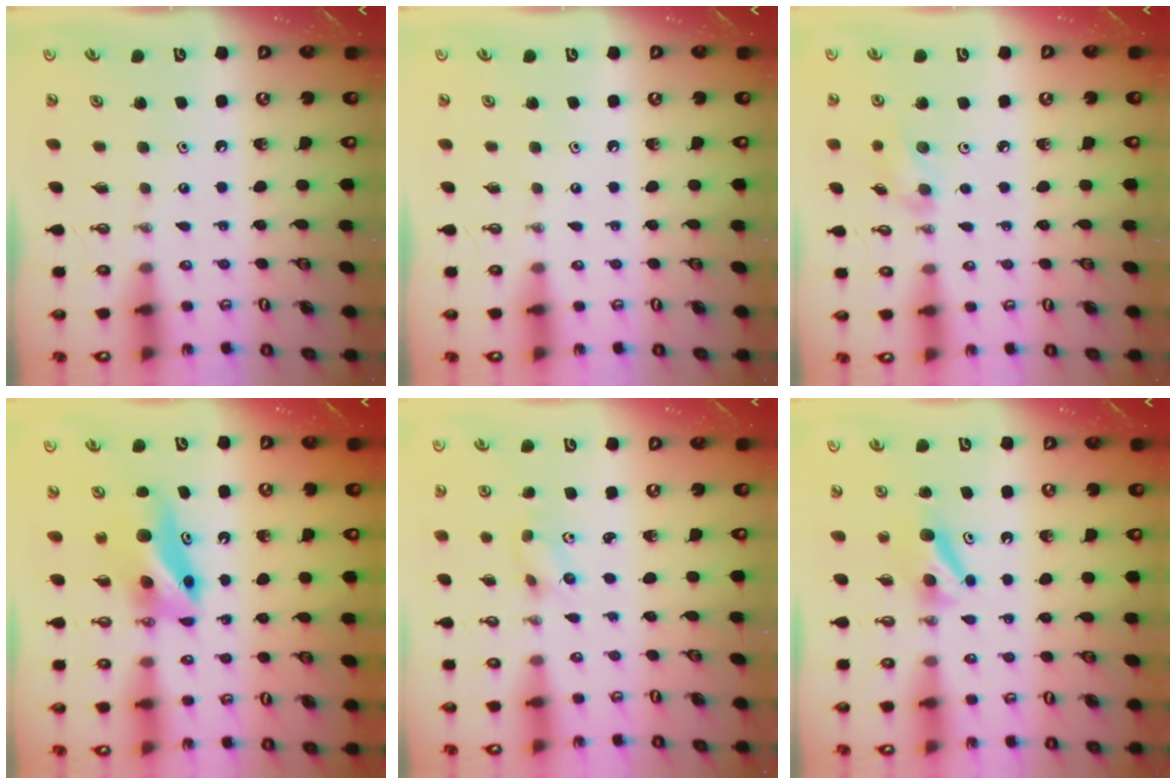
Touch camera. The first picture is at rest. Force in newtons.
{"total": 0.0}
{"total": 6.0, "press": 5.6, "slide": 2.4}
{"total": 8.0, "press": 7.2, "slide": 3.4}
{"total": 3.4, "press": 3.2, "slide": 1.1}
{"total": 5.9, "press": 5.8, "slide": 1.1}